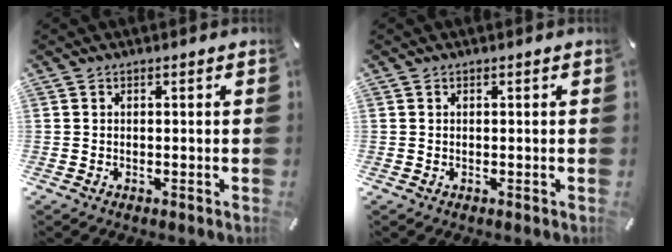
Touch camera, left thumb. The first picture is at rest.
{"total": 0.0}